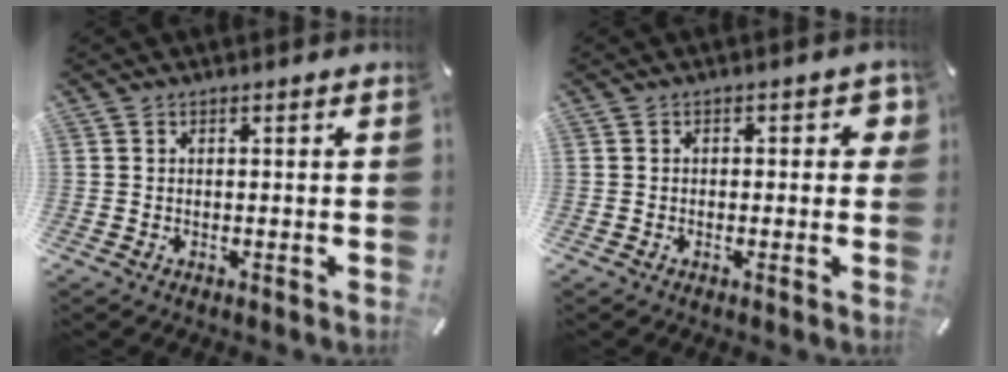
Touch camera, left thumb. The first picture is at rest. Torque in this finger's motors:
{"motor_torque": [0.02, -0.08, -0.01, 0.01, 0.00]}